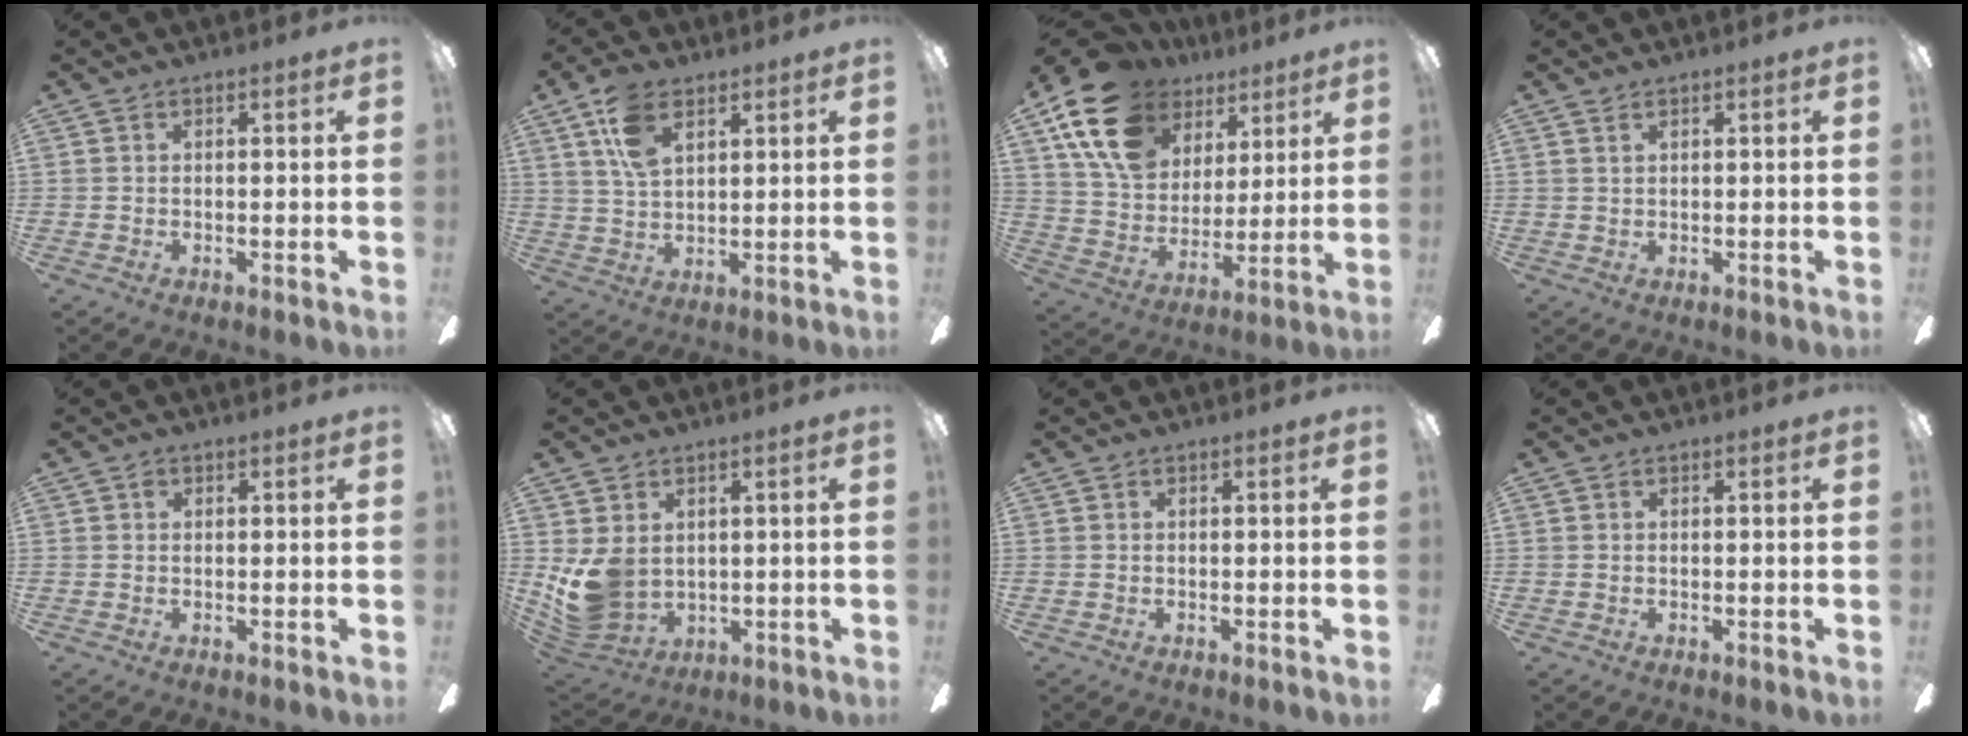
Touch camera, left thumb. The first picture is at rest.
{"total": 10.0, "force": [5.3, 5.3, 6.6], "torque": [-0.139, -0.002, 0.098]}
{"total": 19.6, "force": [10.9, 13.4, 9.2], "torque": [-0.172, -0.037, 0.207]}
{"total": 0.8, "force": [0.6, 0.4, 0.4], "torque": [-0.010, 0.003, 0.010]}
{"total": 1.1, "force": [0.4, 0.9, 0.6], "torque": [-0.013, 0.005, 0.007]}
{"total": 9.6, "force": [0.9, 7.8, 5.6], "torque": [-0.145, -0.012, 0.020]}
{"total": 0.0}
{"total": 0.0}